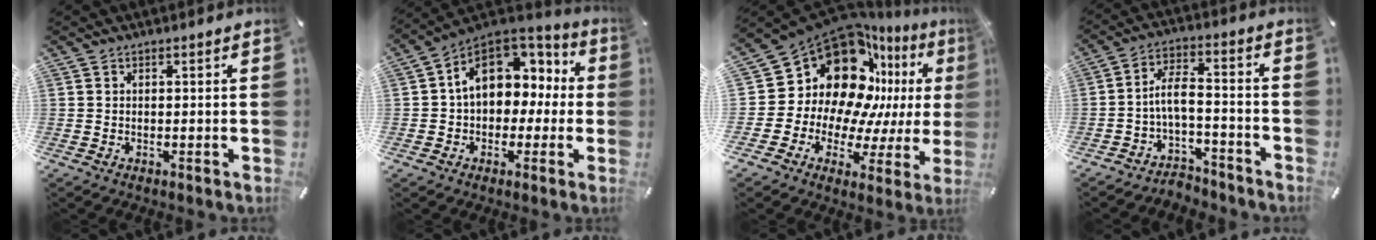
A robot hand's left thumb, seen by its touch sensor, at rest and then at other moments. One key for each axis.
{"total": 14.1, "fx": 3.3, "fy": 10.7, "fz": 8.6, "tx": -0.133, "ty": -0.009, "tz": 0.063}
{"total": 19.7, "fx": 9.8, "fy": 13.6, "fz": 10.3, "tx": -0.184, "ty": -0.105, "tz": 0.186}
{"total": 7.2, "fx": -2.7, "fy": 3.8, "fz": 5.5, "tx": -0.115, "ty": 0.006, "tz": -0.054}